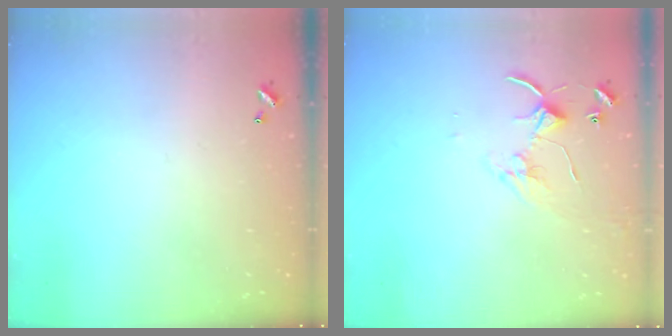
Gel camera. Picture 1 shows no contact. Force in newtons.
{"total": 5.5, "press": 5.5, "slide": 0.3}